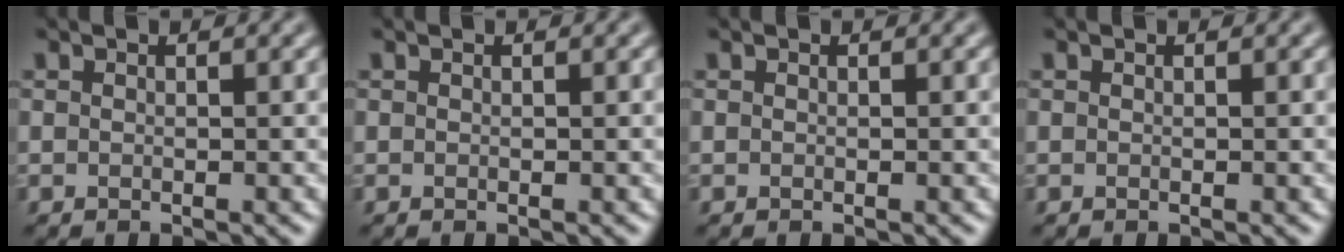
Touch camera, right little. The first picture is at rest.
{"total": 0.0}
{"total": 0.0}
{"total": 0.0}